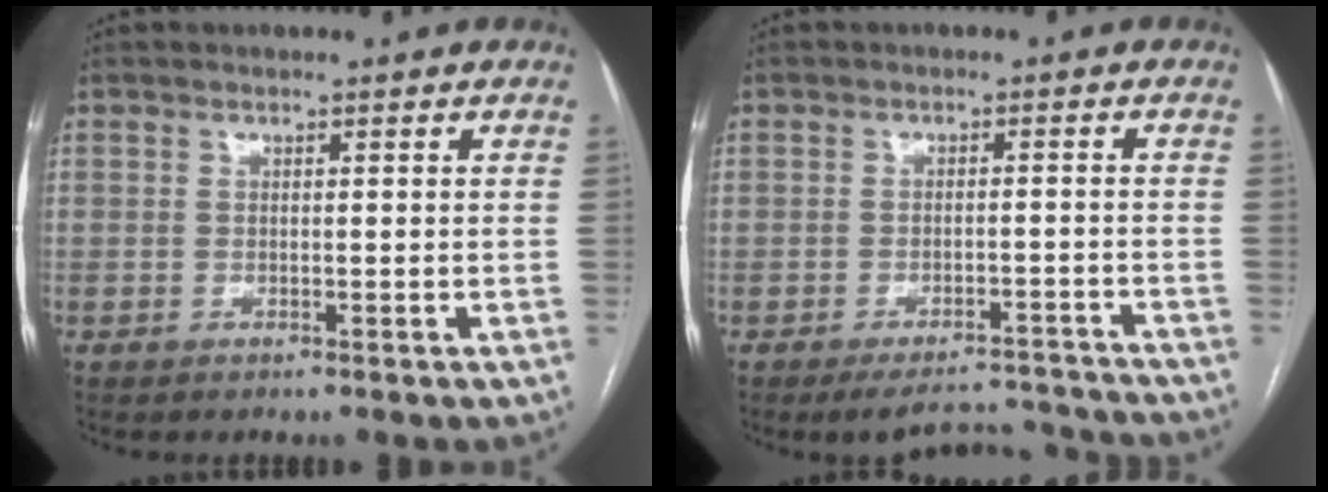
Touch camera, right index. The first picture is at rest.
{"total": 7.8, "force": [-7.6, 1.7, 0.4], "torque": [0.009, 0.019, -0.098]}